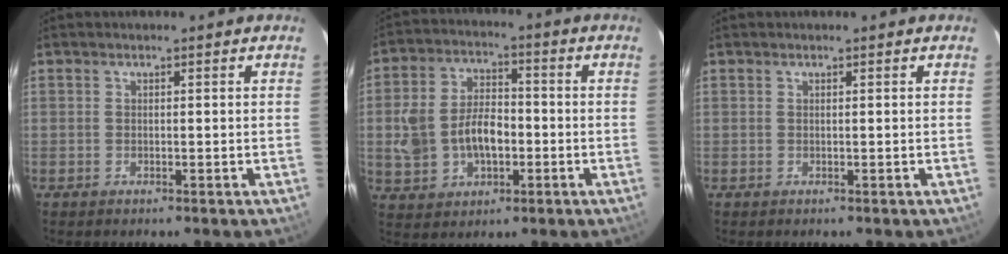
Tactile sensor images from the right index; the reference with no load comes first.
{"total": 12.7, "force": [-2.2, 8.6, 9.1], "torque": [-0.200, 0.015, -0.026]}
{"total": 0.0}